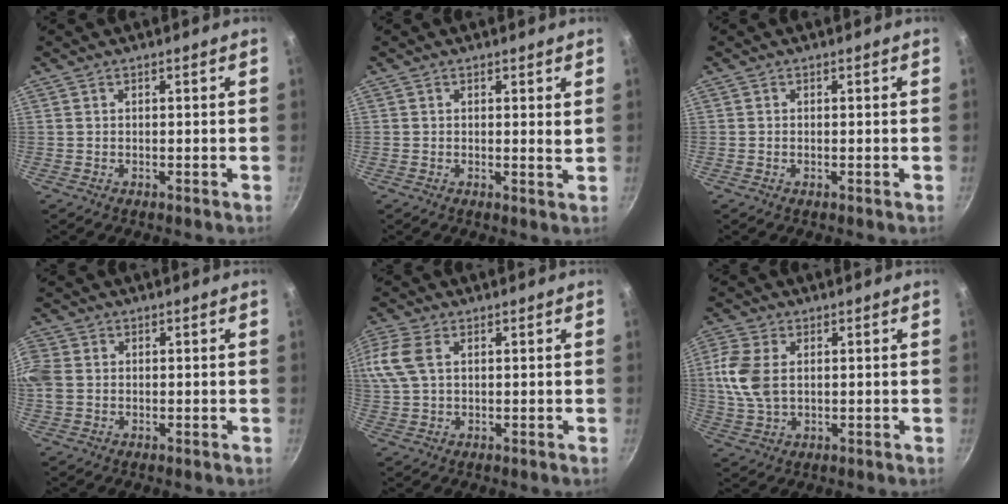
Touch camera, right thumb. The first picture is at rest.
{"total": 1.4, "force": [0.7, 0.5, 1.1], "torque": [-0.016, -0.006, 0.006]}
{"total": 0.0}
{"total": 5.3, "force": [0.0, 4.3, 3.1], "torque": [-0.069, 0.005, -0.009]}
{"total": 8.0, "force": [2.2, 4.9, 5.9], "torque": [-0.139, 0.015, 0.038]}
{"total": 9.1, "force": [1.2, 5.8, 6.9], "torque": [-0.147, 0.004, 0.023]}